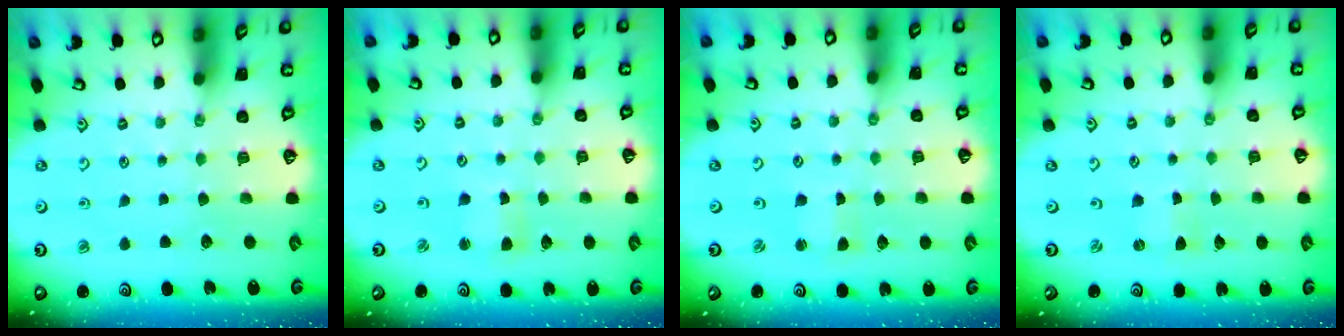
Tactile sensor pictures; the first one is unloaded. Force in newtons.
{"total": 2.8, "press": 2.8, "slide": 0.3}
{"total": 1.9, "press": 1.9, "slide": 0.4}
{"total": 0.0}